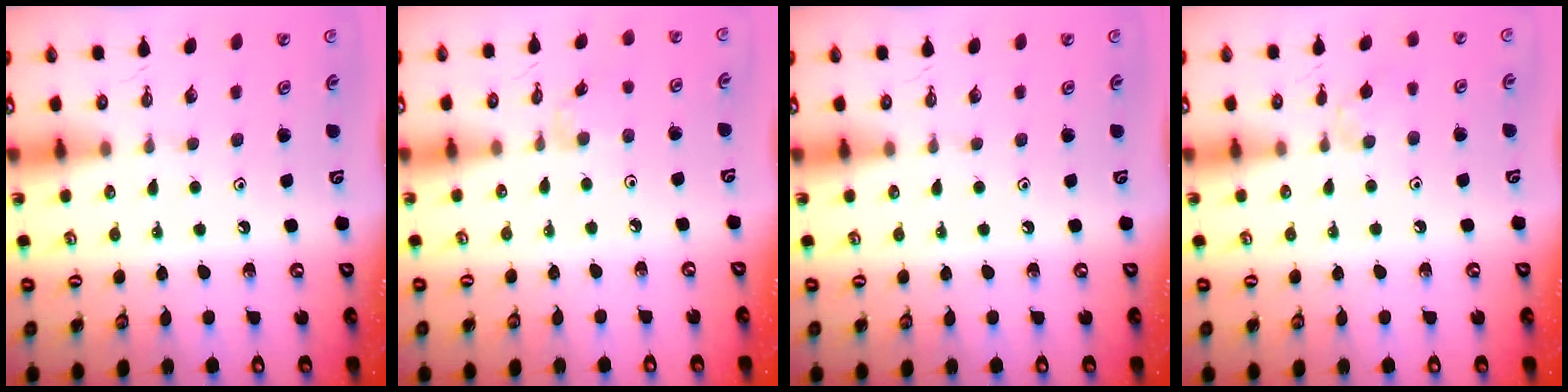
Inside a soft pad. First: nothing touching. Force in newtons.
{"total": 1.1, "press": 1.0, "slide": 0.4}
{"total": 0.0}
{"total": 5.4, "press": 5.3, "slide": 0.9}